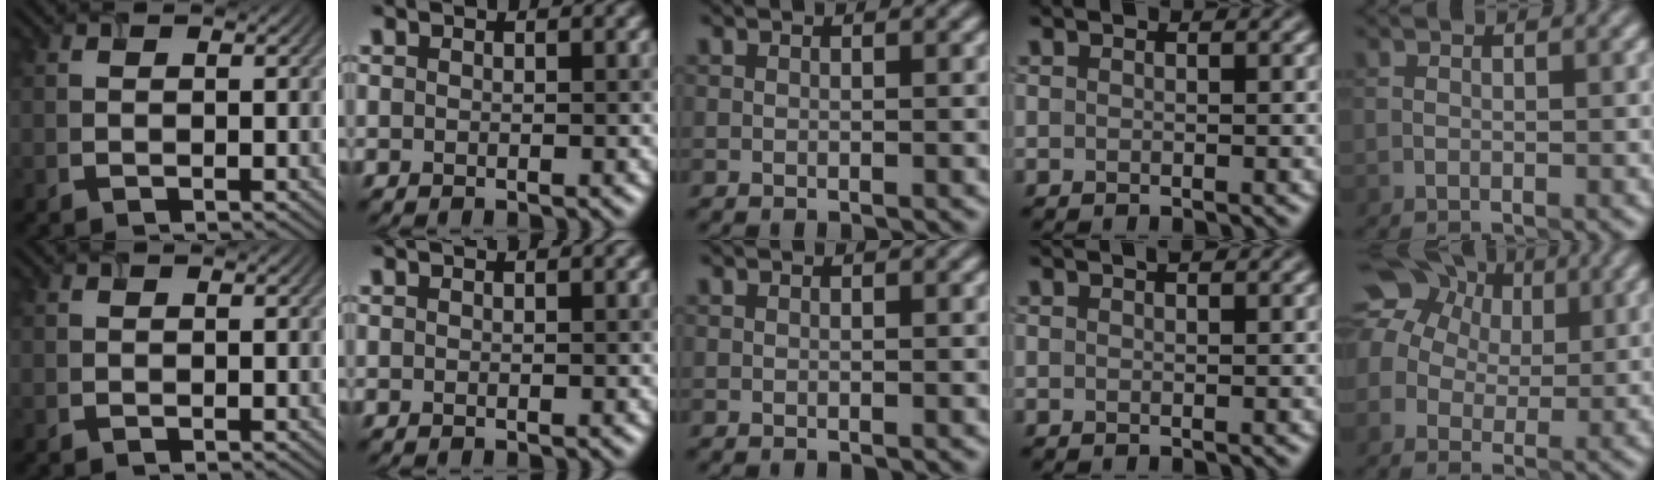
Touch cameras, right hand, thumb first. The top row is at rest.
{"ring": {"total": 0.7, "force": [0.5, 0.1, 0.4], "torque": [-0.005, 0.001, 0.009]}, "little": {"total": 10.4, "force": [4.1, 8.2, 4.9], "torque": [-0.088, 0.038, 0.050]}}